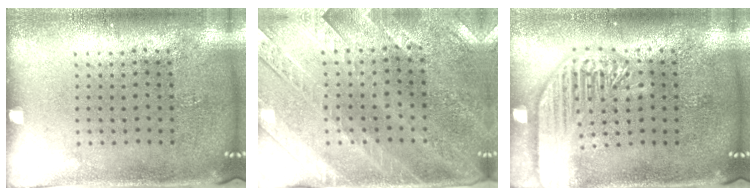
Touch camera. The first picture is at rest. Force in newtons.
{"total": 3.0, "press": 2.7, "slide": 1.4}
{"total": 3.6, "press": 3.5, "slide": 0.5}